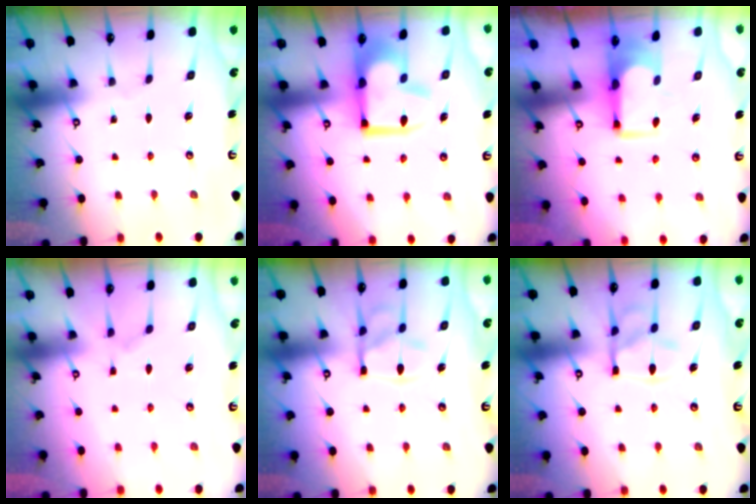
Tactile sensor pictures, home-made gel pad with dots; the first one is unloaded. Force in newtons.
{"total": 10.6, "press": 10.5, "slide": 1.2}
{"total": 4.0, "press": 3.9, "slide": 0.4}
{"total": 1.1, "press": 0.3, "slide": 1.0}
{"total": 12.8, "press": 12.7, "slide": 1.4}
{"total": 12.8, "press": 12.7, "slide": 1.4}